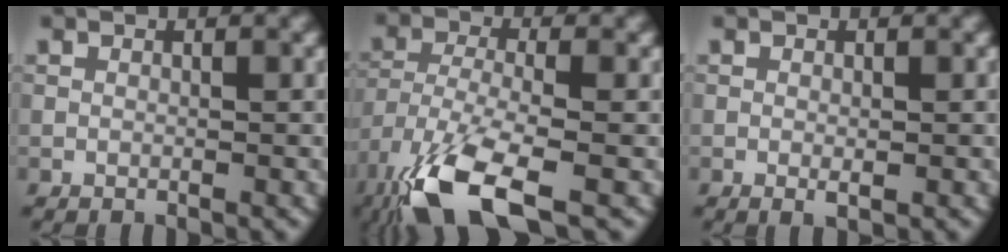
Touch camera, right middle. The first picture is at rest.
{"total": 9.8, "force": [-5.9, 3.3, 7.1], "torque": [-0.159, -0.025, -0.119]}
{"total": 0.8, "force": [-0.1, 0.2, 0.8], "torque": [-0.013, -0.003, -0.001]}